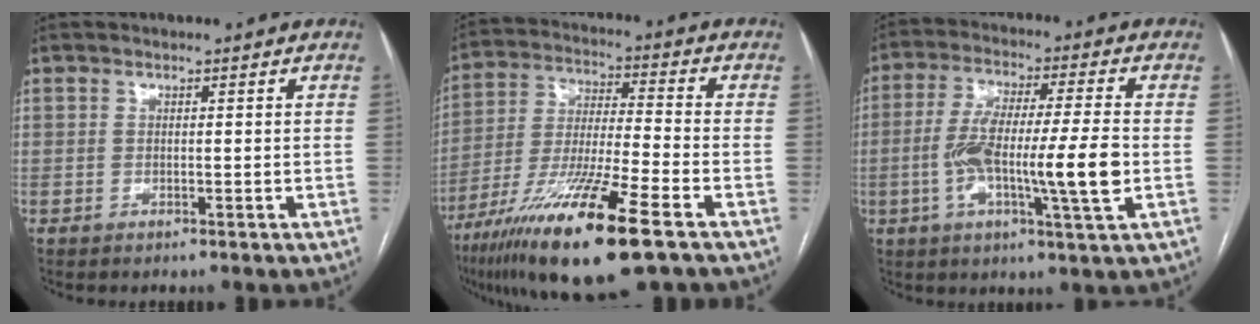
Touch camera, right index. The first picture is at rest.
{"total": 18.9, "force": [-10.9, 1.0, 15.5], "torque": [-0.298, -0.049, -0.195]}
{"total": 13.9, "force": [-2.4, 0.9, 13.6], "torque": [-0.250, 0.002, -0.045]}